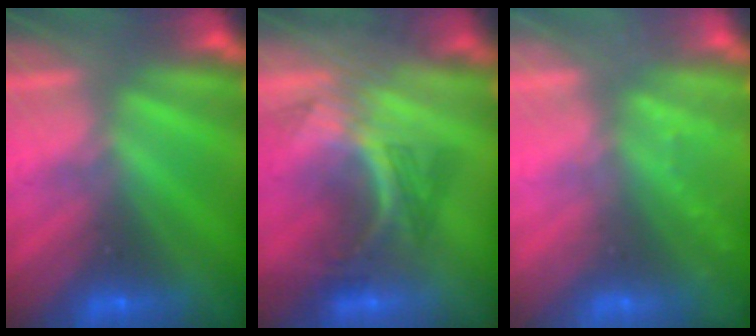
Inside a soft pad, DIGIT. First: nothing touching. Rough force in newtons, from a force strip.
{"total": 3.0}
{"total": 2.2}